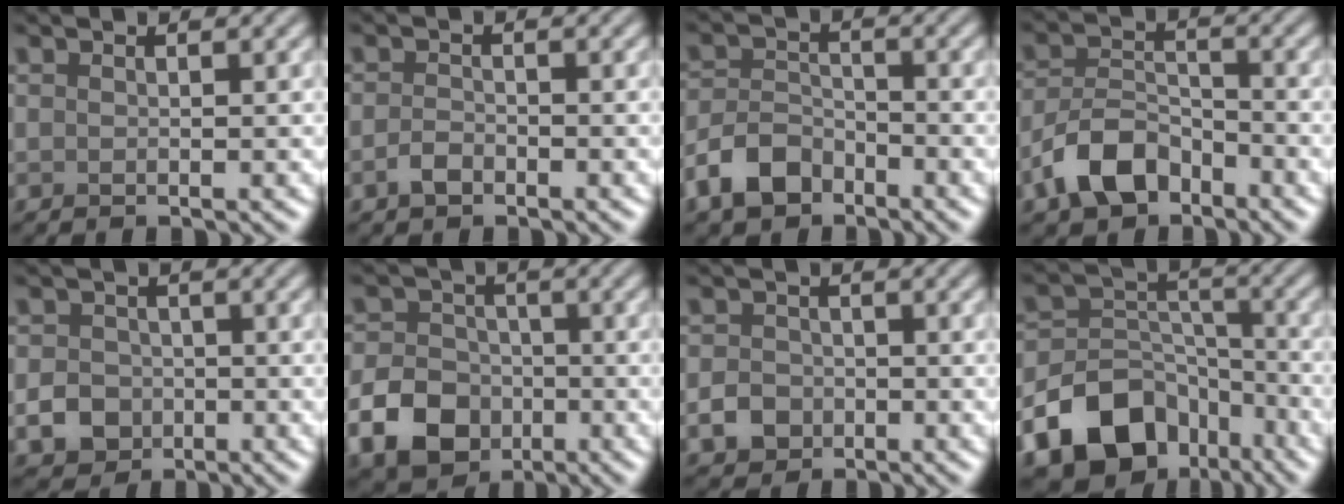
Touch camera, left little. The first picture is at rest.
{"total": 1.5, "force": [-0.9, 0.8, 0.8], "torque": [-0.017, 0.003, -0.021]}
{"total": 4.3, "force": [-2.9, 2.5, 1.9], "torque": [-0.034, 0.002, -0.065]}
{"total": 5.3, "force": [-3.3, 3.0, 2.8], "torque": [-0.052, 0.003, -0.072]}
{"total": 3.1, "force": [-0.9, 2.7, 1.2], "torque": [-0.016, 0.001, -0.020]}
{"total": 7.5, "force": [-3.2, 5.7, 3.7], "torque": [-0.068, -0.006, -0.073]}
{"total": 2.4, "force": [-0.9, 2.1, 0.9], "torque": [-0.013, 0.002, -0.020]}
{"total": 12.9, "force": [-8.0, 8.8, 5.1], "torque": [-0.100, 0.001, -0.139]}